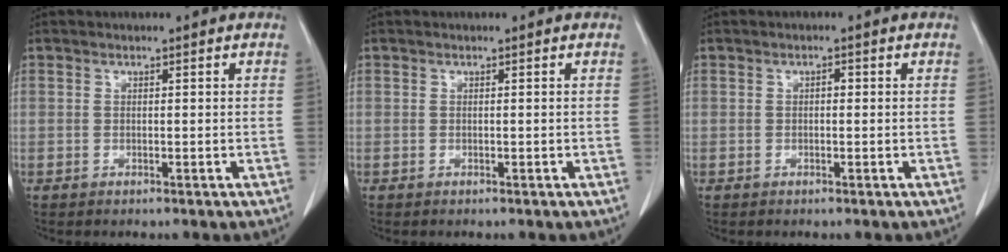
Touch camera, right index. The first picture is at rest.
{"total": 0.0}
{"total": 0.8, "force": [0.0, 0.5, 0.7], "torque": [-0.009, 0.003, -0.001]}